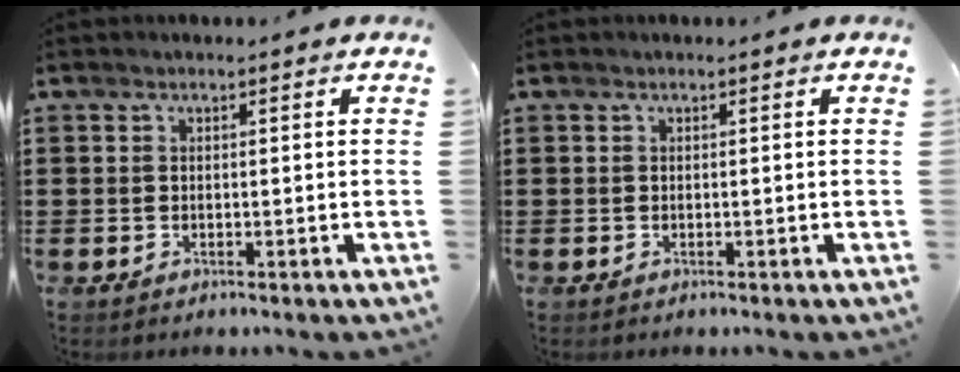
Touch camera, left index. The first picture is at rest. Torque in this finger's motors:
{"motor_torque": [0.00, 0.00, 0.00, 0.01]}